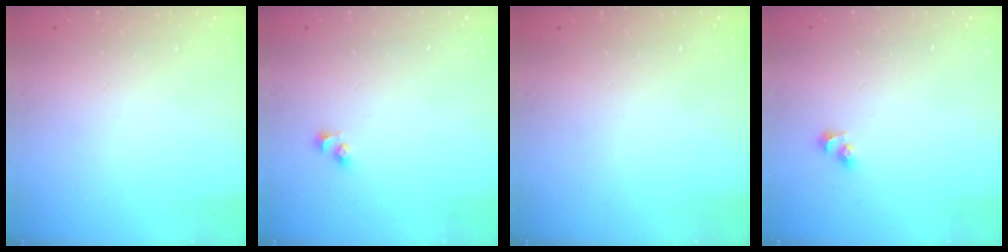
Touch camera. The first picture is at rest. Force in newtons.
{"total": 2.6, "press": 2.4, "slide": 1.2}
{"total": 0.0}
{"total": 2.8, "press": 2.5, "slide": 1.2}